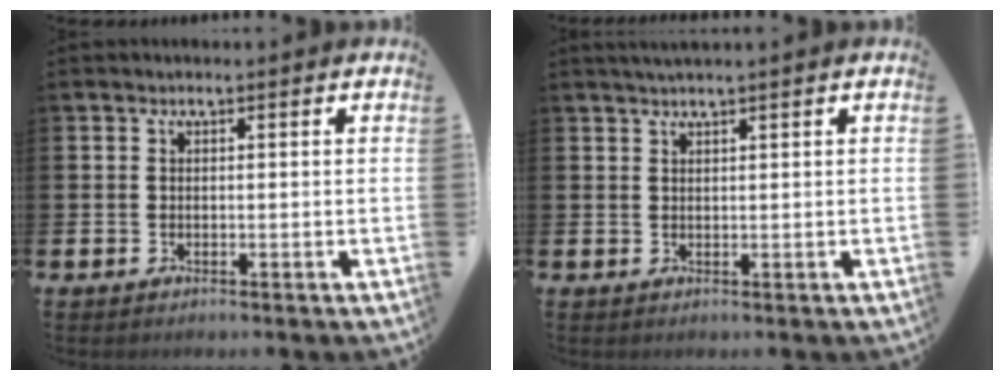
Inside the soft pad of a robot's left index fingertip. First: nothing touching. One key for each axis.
{"total": 1.4, "fx": 1.2, "fy": -0.2, "fz": 0.6, "tx": -0.011, "ty": 0.001, "tz": 0.022}